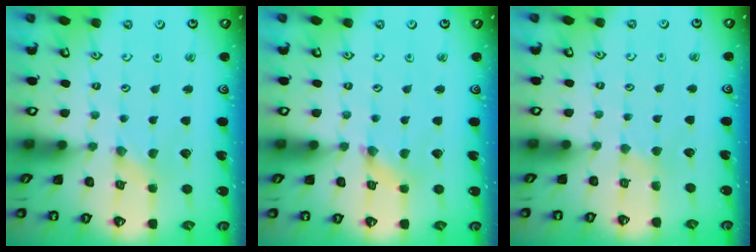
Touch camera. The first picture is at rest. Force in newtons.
{"total": 1.4, "press": 1.4, "slide": 0.3}
{"total": 2.0, "press": 1.9, "slide": 0.4}